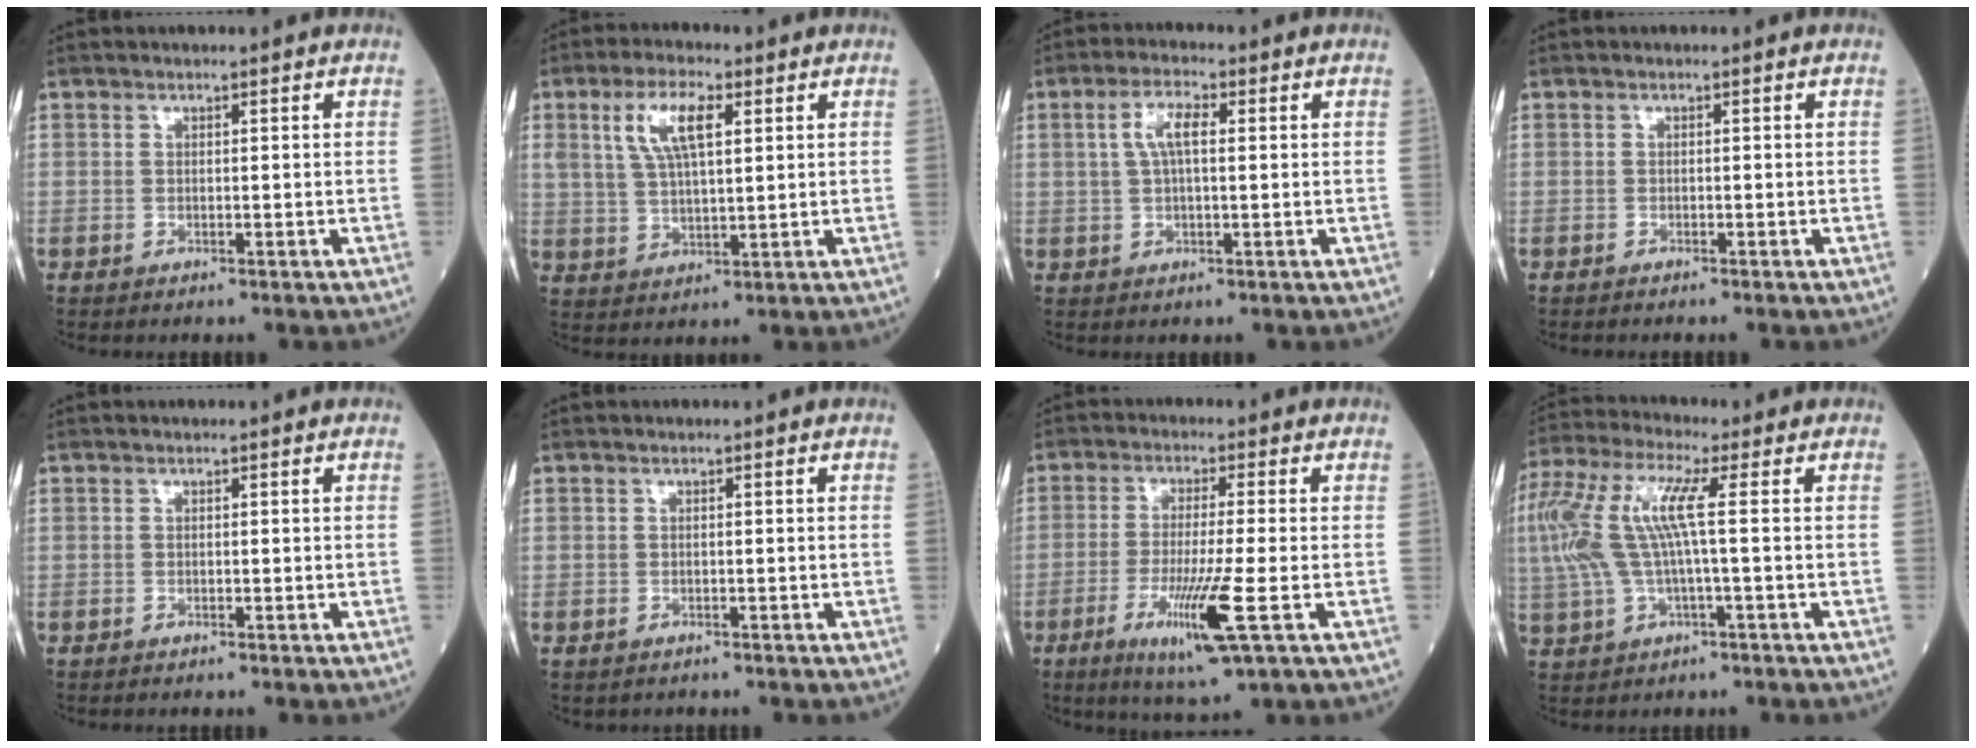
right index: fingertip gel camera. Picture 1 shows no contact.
{"total": 8.0, "force": [3.1, 2.4, 7.0], "torque": [-0.145, 0.012, 0.063]}
{"total": 4.7, "force": [1.1, 1.4, 4.4], "torque": [-0.091, 0.015, 0.023]}
{"total": 0.5, "force": [-0.5, 0.0, 0.2], "torque": [-0.005, -0.002, -0.011]}
{"total": 0.0}
{"total": 0.9, "force": [-0.6, 0.6, -0.1], "torque": [-0.009, 0.002, -0.011]}
{"total": 9.5, "force": [-3.5, -0.5, 8.8], "torque": [-0.165, -0.030, -0.063]}
{"total": 12.2, "force": [1.1, 2.2, 11.9], "torque": [-0.279, 0.034, 0.019]}